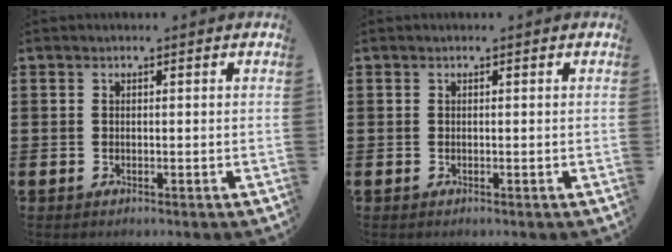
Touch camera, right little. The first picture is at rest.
{"total": 0.0}